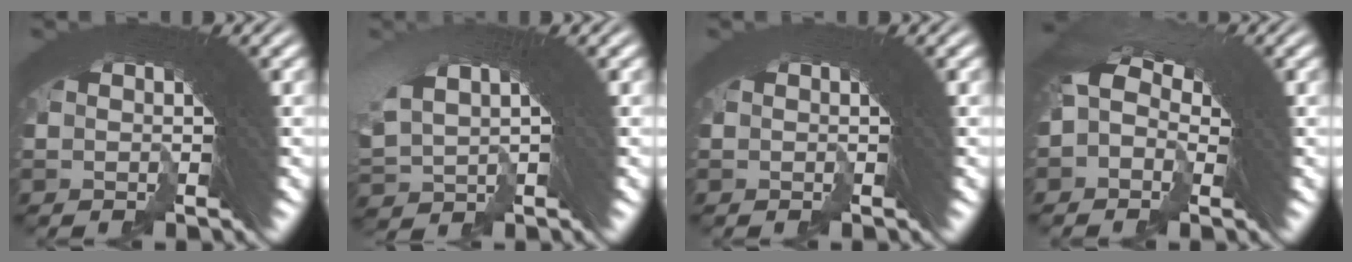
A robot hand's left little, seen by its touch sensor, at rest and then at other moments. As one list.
[{"total": 2.4, "force": [2.2, 0.9, 0.0], "torque": [0.006, 0.010, 0.042]}, {"total": 0.6, "force": [-0.4, 0.0, -0.5], "torque": [0.009, -0.002, -0.007]}, {"total": 3.2, "force": [0.1, 3.2, -0.1], "torque": [-0.015, 0.008, -0.007]}]